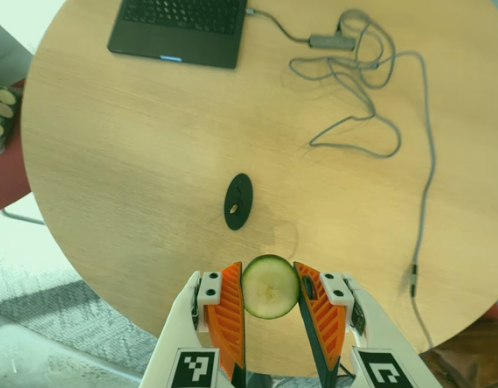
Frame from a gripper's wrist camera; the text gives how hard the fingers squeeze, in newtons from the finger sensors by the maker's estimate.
{"total": 10.3, "left": 10.7, "right": 9.9}